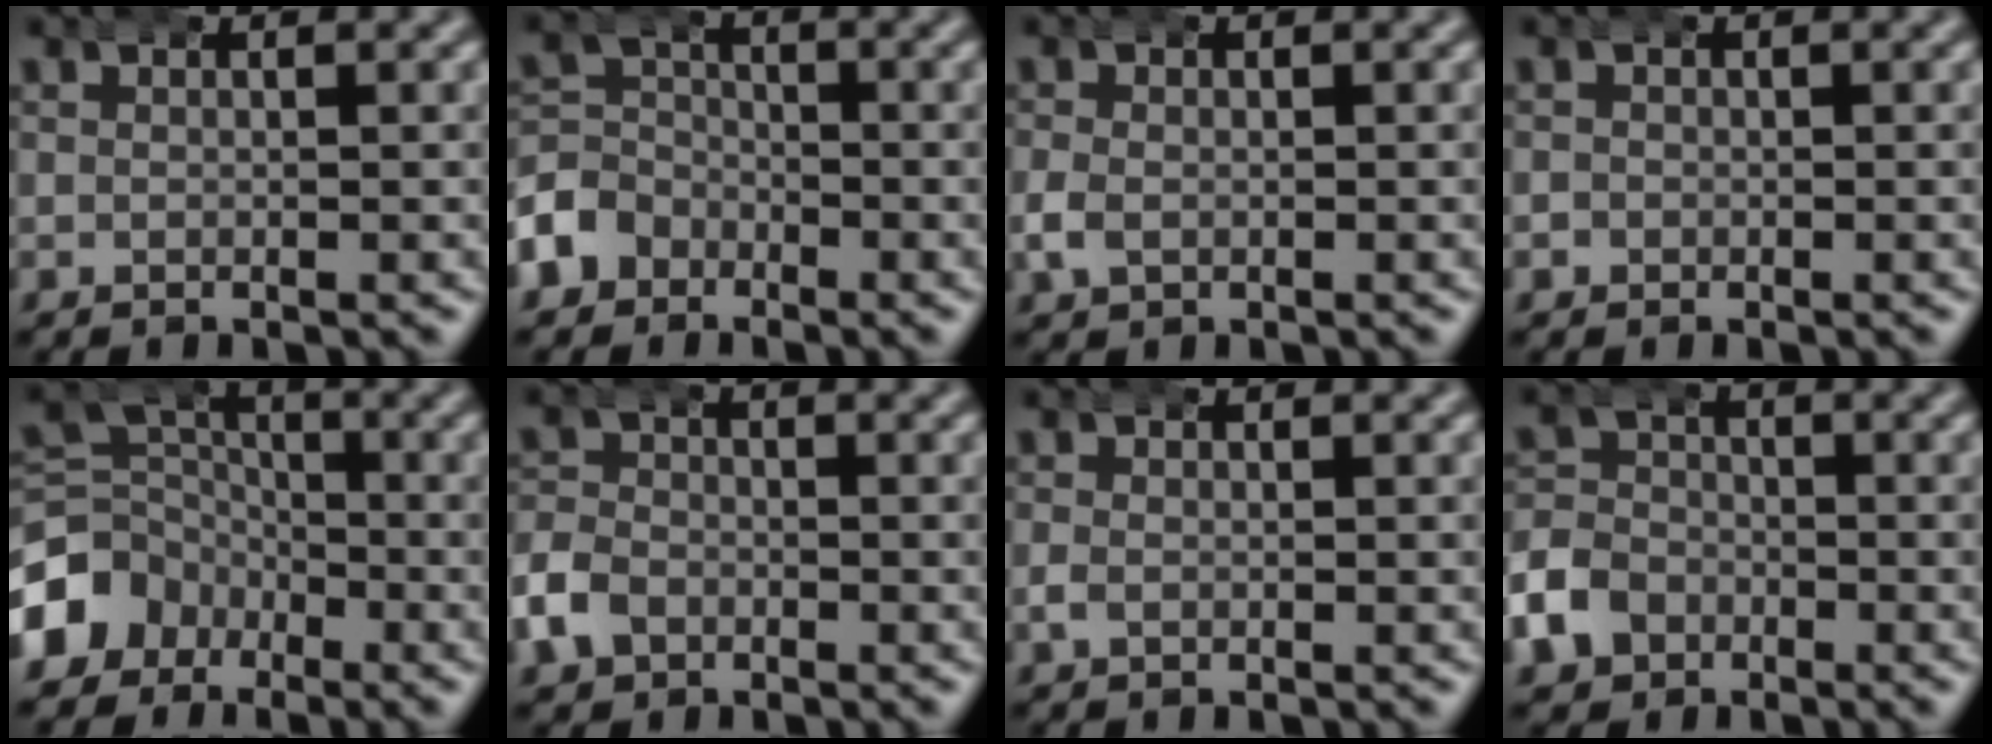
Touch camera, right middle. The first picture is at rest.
{"total": 4.6, "force": [-2.5, 3.8, 0.9], "torque": [-0.029, -0.012, -0.045]}
{"total": 1.6, "force": [-0.5, 1.3, 0.8], "torque": [-0.023, 0.002, -0.011]}
{"total": 0.9, "force": [-0.4, 0.8, -0.1], "torque": [-0.001, -0.002, -0.010]}
{"total": 7.1, "force": [-2.2, 6.4, 2.3], "torque": [-0.053, -0.022, -0.043]}
{"total": 3.4, "force": [-1.7, 2.8, 0.9], "torque": [-0.027, 0.001, -0.038]}
{"total": 0.8, "force": [-0.4, 0.6, 0.3], "torque": [-0.010, 0.002, -0.008]}
{"total": 4.7, "force": [-2.4, 3.9, 1.0], "torque": [-0.030, -0.010, -0.045]}